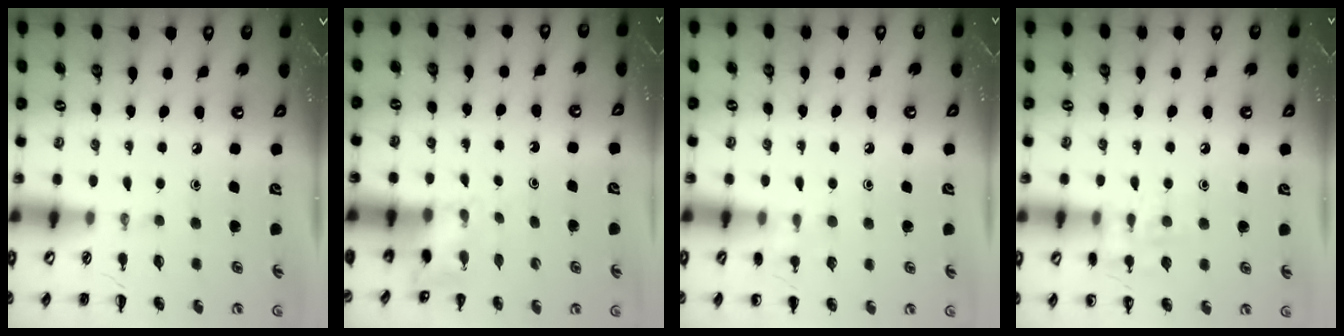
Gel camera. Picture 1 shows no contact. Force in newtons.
{"total": 3.0, "press": 2.8, "slide": 1.0}
{"total": 6.3, "press": 6.1, "slide": 1.6}
{"total": 8.8, "press": 8.8, "slide": 1.0}